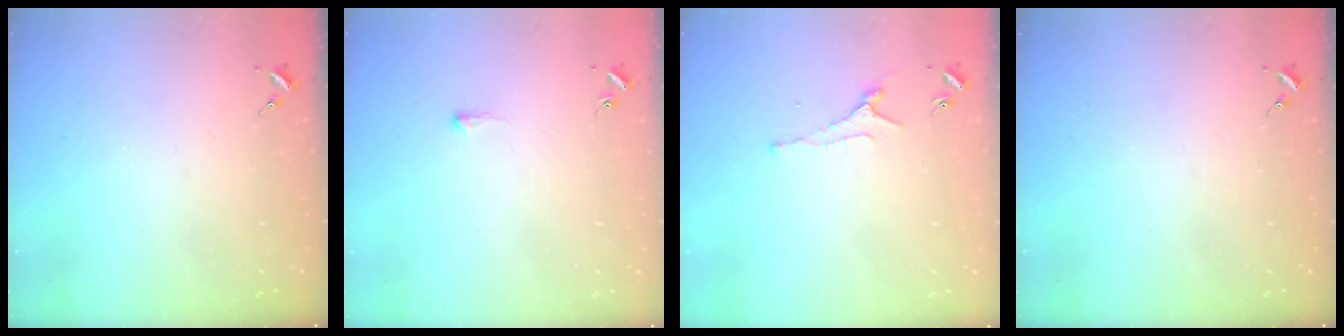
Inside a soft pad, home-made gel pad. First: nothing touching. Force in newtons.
{"total": 3.3, "press": 3.2, "slide": 0.5}
{"total": 3.7, "press": 3.7, "slide": 0.7}
{"total": 0.0}